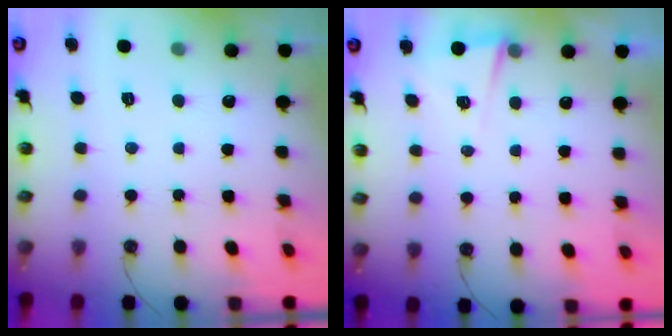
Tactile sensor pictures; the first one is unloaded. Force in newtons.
{"total": 2.9, "press": 2.6, "slide": 1.3}